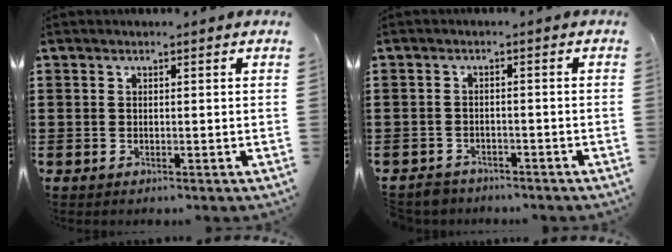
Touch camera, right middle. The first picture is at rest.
{"total": 2.1, "force": [-2.0, 0.4, -0.2], "torque": [-0.005, 0.000, -0.046]}